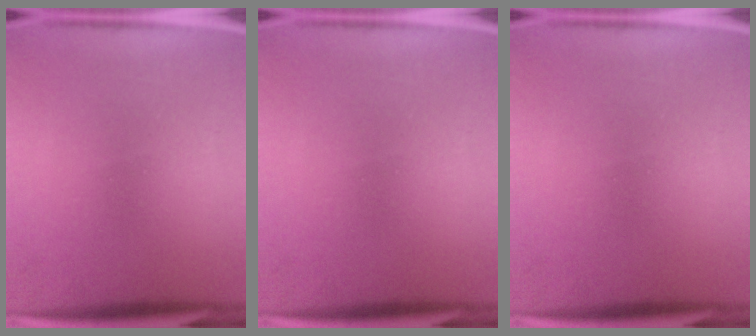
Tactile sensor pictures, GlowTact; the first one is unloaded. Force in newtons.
{"total": 0.0}
{"total": 0.0}